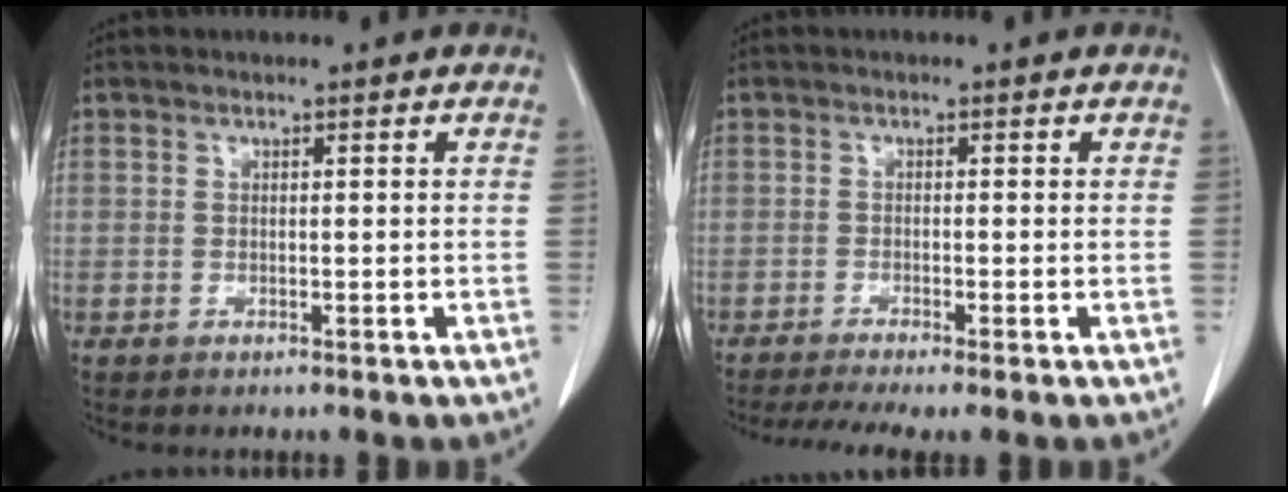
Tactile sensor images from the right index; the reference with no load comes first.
{"total": 5.7, "force": [-4.1, 0.6, 4.0], "torque": [-0.064, -0.010, -0.068]}